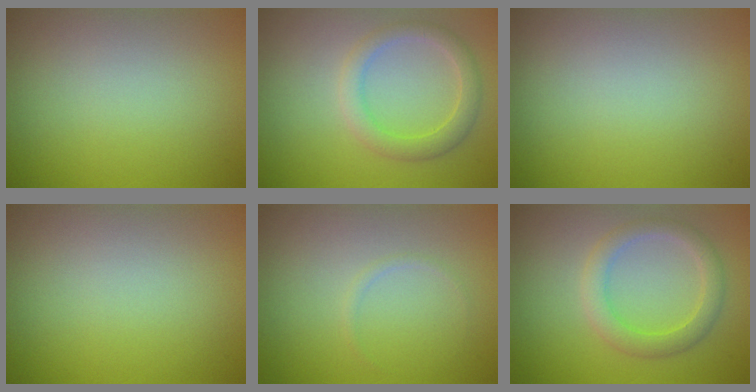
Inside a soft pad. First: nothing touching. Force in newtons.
{"total": 2.8, "press": 2.8, "slide": 0.1}
{"total": 0.0}
{"total": 0.0}
{"total": 0.5, "press": 0.5, "slide": 0.1}
{"total": 3.0, "press": 3.0, "slide": 0.1}